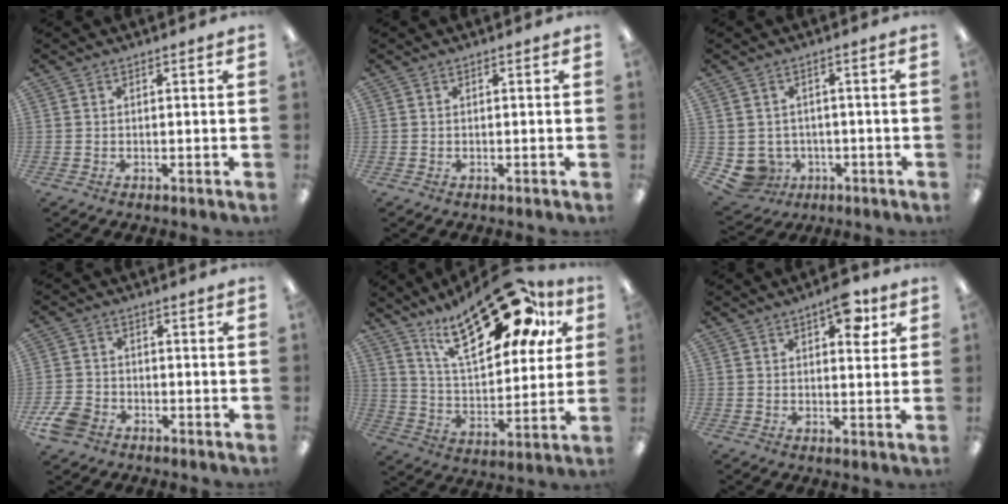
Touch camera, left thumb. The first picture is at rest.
{"total": 0.0}
{"total": 4.7, "force": [-1.2, 4.5, 0.6], "torque": [-0.035, 0.002, -0.016]}
{"total": 6.1, "force": [-3.9, 4.0, 2.5], "torque": [-0.055, 0.016, -0.073]}
{"total": 26.8, "force": [17.0, 10.9, 17.6], "torque": [-0.266, -0.095, 0.281]}
{"total": 7.8, "force": [4.0, 3.5, 5.7], "torque": [-0.060, -0.020, 0.061]}